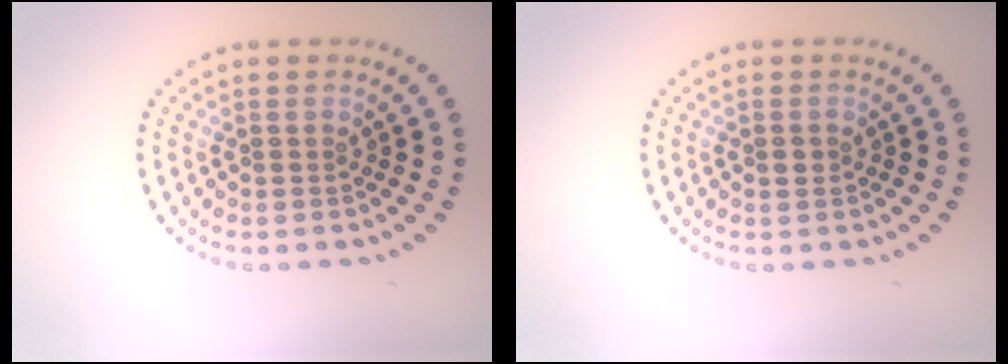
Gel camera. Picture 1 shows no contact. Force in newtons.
{"total": 0.9, "press": 0.9, "slide": 0.1}